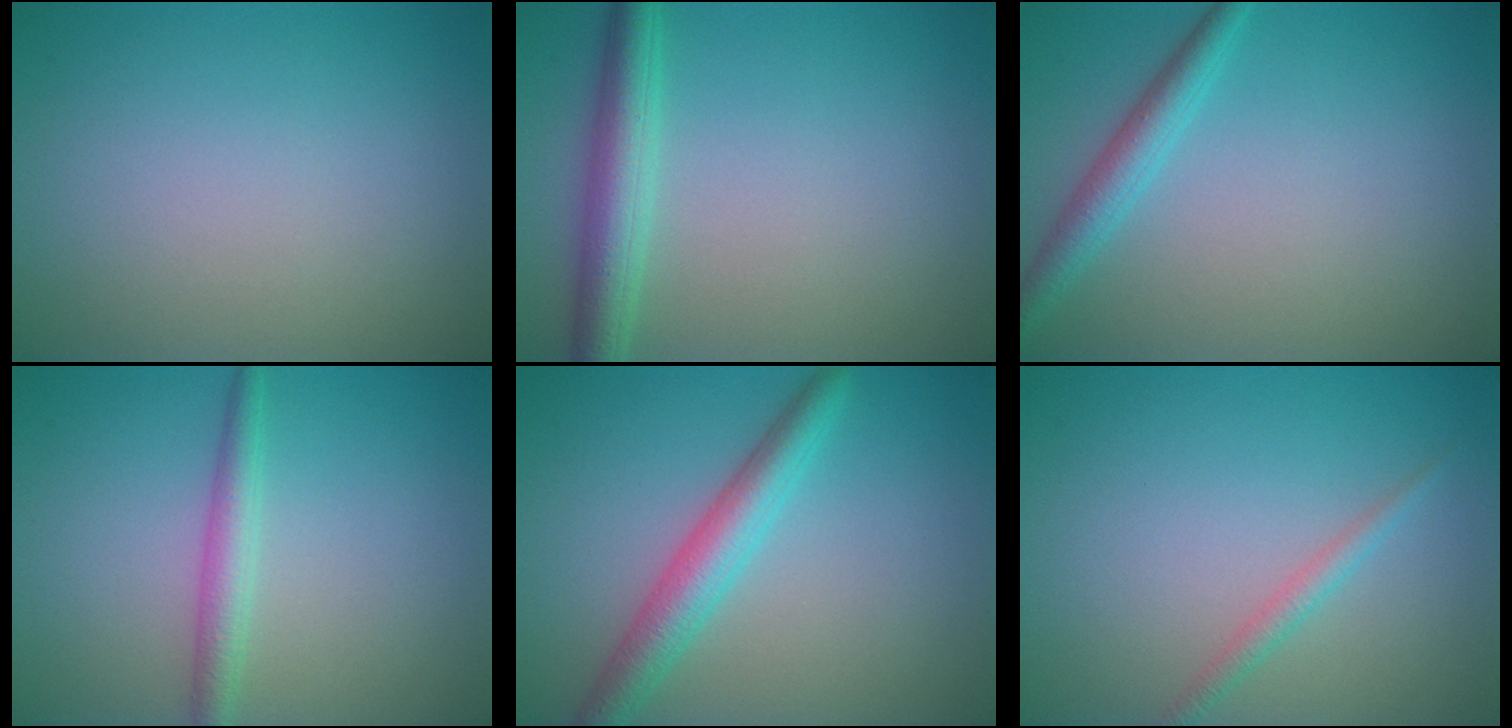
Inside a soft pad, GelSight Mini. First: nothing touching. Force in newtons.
{"total": 4.1, "press": 4.1, "slide": 0.1}
{"total": 2.7, "press": 2.7, "slide": 0.1}
{"total": 2.4, "press": 2.4, "slide": 0.0}
{"total": 4.1, "press": 4.1, "slide": 0.1}
{"total": 1.4, "press": 1.4, "slide": 0.1}